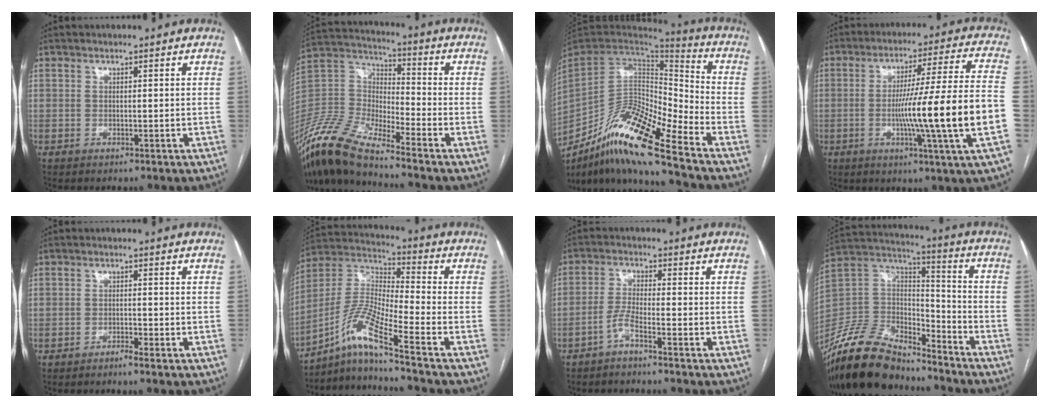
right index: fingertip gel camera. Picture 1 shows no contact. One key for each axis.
{"total": 14.5, "fx": -12.3, "fy": 1.9, "fz": 7.5, "tx": -0.163, "ty": 0.002, "tz": -0.242}
{"total": 18.6, "fx": -13.5, "fy": 2.2, "fz": 12.7, "tx": -0.250, "ty": -0.001, "tz": -0.249}
{"total": 18.2, "fx": -3.9, "fy": -1.9, "fz": 17.7, "tx": -0.268, "ty": -0.004, "tz": -0.067}
{"total": 1.5, "fx": -1.2, "fy": -0.3, "fz": 0.9, "tx": -0.018, "ty": 0.001, "tz": -0.024}
{"total": 11.3, "fx": -7.5, "fy": -0.8, "fz": 8.4, "tx": -0.186, "ty": 0.008, "tz": -0.145}
{"total": 3.1, "fx": -2.4, "fy": -0.4, "fz": 2.0, "tx": -0.048, "ty": -0.001, "tz": -0.053}
{"total": 19.6, "fx": -16.6, "fy": 6.9, "fz": 7.8, "tx": -0.163, "ty": 0.031, "tz": -0.308}